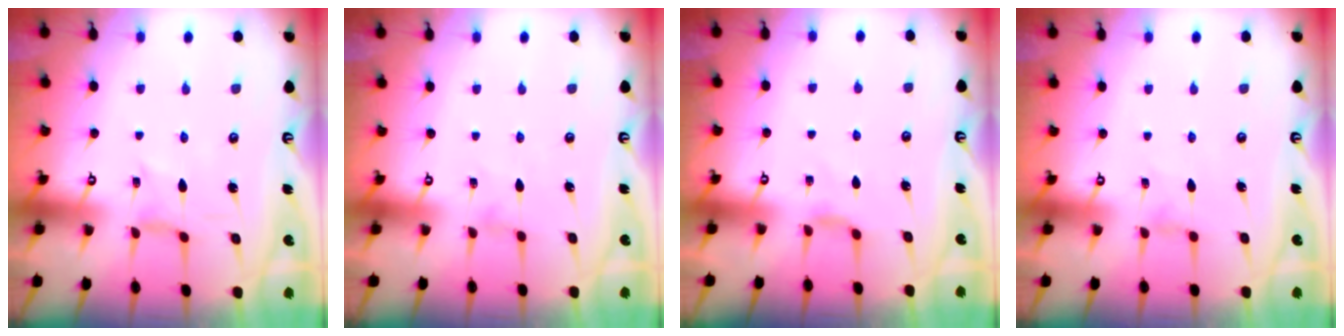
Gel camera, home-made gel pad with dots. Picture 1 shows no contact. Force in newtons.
{"total": 0.0}
{"total": 2.8, "press": 2.8, "slide": 0.6}
{"total": 0.0}